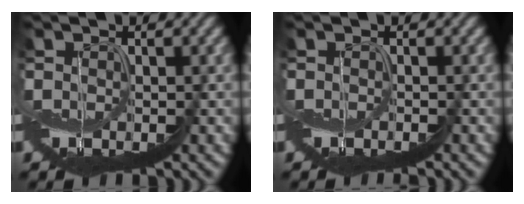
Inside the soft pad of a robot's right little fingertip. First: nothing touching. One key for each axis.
{"total": 1.0, "fx": -0.9, "fy": -0.4, "fz": 0.0, "tx": 0.002, "ty": 0.005, "tz": -0.018}